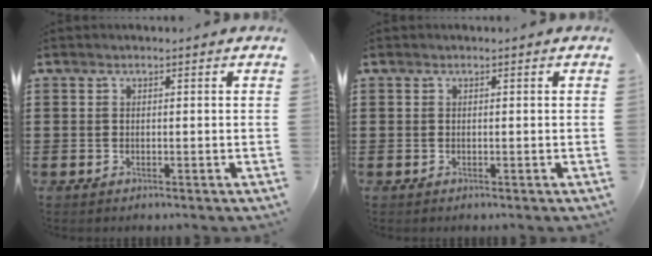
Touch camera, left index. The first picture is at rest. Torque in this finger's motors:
{"motor_torque": [0.71, -0.62, 0.14, 0.07]}